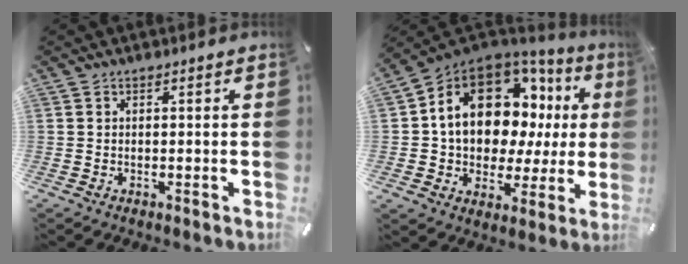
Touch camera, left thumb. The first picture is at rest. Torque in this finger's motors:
{"motor_torque": [2.01, 2.04, 1.63, -1.14, 0.50]}